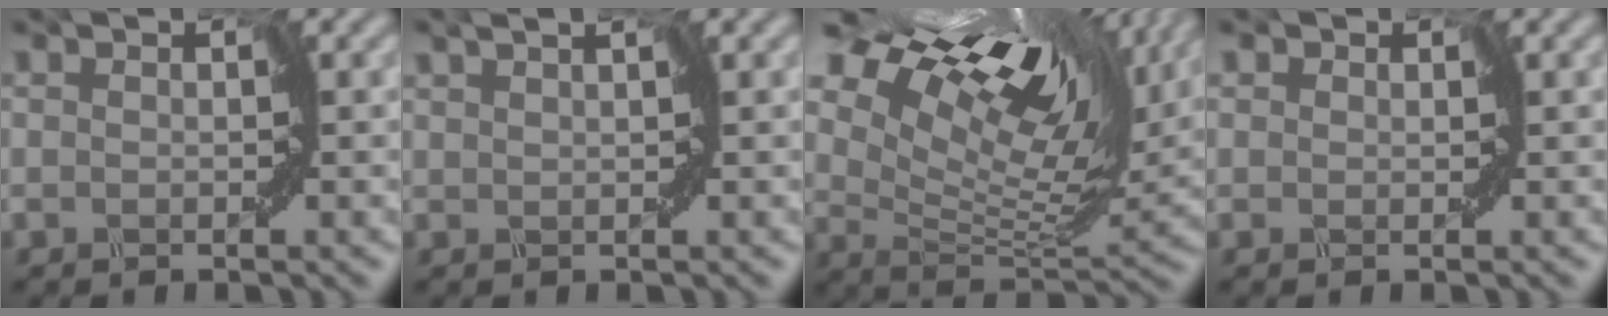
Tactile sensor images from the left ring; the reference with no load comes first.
{"total": 0.7, "force": [0.4, -0.5, -0.2], "torque": [-0.003, -0.002, 0.014]}
{"total": 16.2, "force": [11.7, 5.7, 9.6], "torque": [-0.203, 0.044, 0.183]}
{"total": 1.3, "force": [0.6, 1.0, 0.5], "torque": [0.003, 0.009, -0.003]}